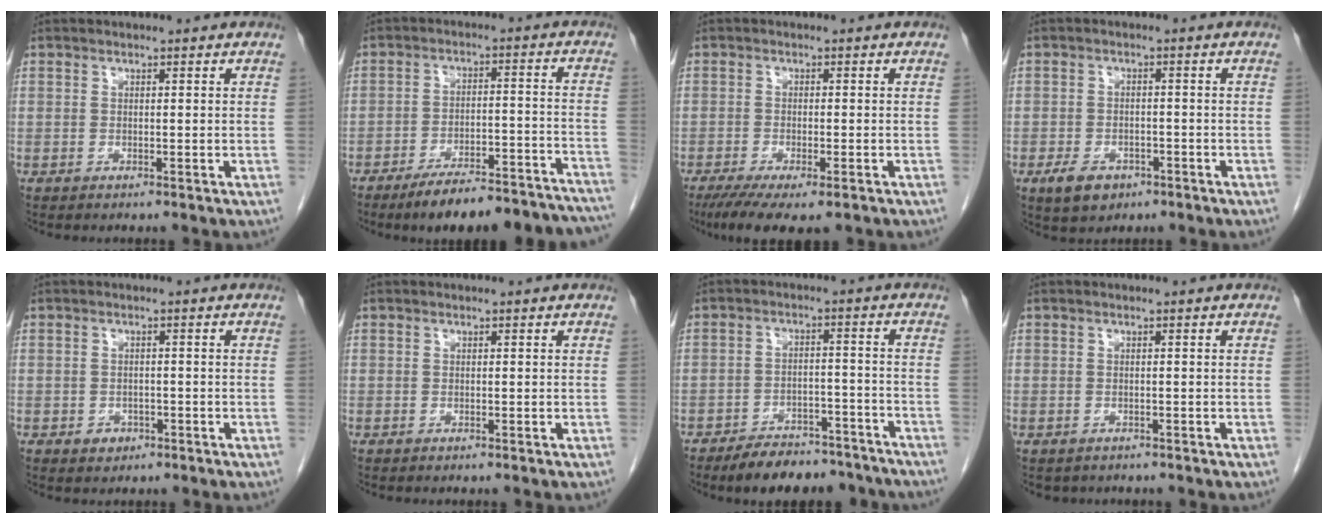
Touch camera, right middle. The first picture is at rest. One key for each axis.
{"total": 18.5, "fx": -16.4, "fy": 2.9, "fz": 8.0, "tx": -0.067, "ty": 0.025, "tz": -0.224}
{"total": 8.6, "fx": -6.0, "fy": 2.0, "fz": 5.8, "tx": -0.089, "ty": -0.020, "tz": -0.094}
{"total": 4.8, "fx": -2.8, "fy": 3.0, "fz": 2.5, "tx": -0.046, "ty": -0.001, "tz": -0.038}
{"total": 1.9, "fx": -1.0, "fy": 1.5, "fz": 0.6, "tx": -0.008, "ty": 0.005, "tz": -0.008}
{"total": 0.0}
{"total": 11.3, "fx": -9.8, "fy": 3.8, "fz": 4.1, "tx": -0.042, "ty": 0.014, "tz": -0.139}
{"total": 1.7, "fx": -1.3, "fy": 1.1, "fz": 0.3, "tx": -0.010, "ty": 0.000, "tz": -0.015}